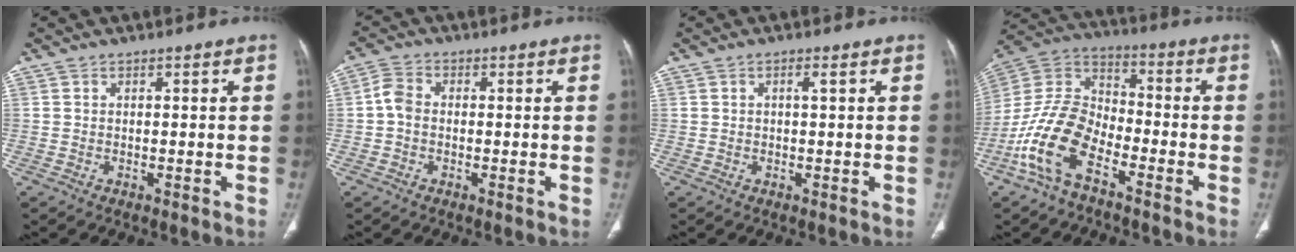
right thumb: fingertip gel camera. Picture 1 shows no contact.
{"total": 3.7, "force": [-0.5, 2.7, 2.5], "torque": [-0.048, 0.010, -0.018]}
{"total": 1.0, "force": [0.3, 0.2, 0.9], "torque": [-0.021, 0.001, 0.003]}
{"total": 14.2, "force": [-7.4, 7.2, 9.7], "torque": [-0.197, 0.056, -0.155]}